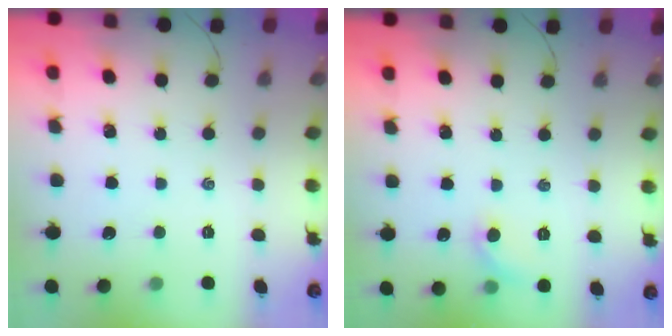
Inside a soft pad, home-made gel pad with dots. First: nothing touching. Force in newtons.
{"total": 6.0, "press": 5.9, "slide": 1.3}